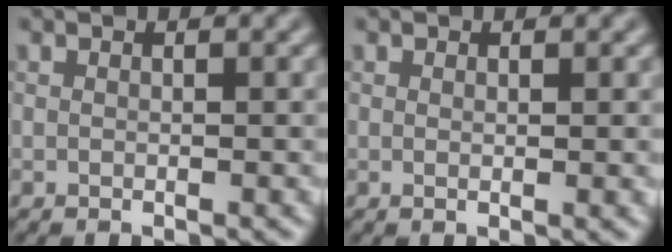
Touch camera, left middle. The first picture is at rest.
{"total": 0.7, "force": [0.1, 0.1, 0.6], "torque": [-0.009, 0.001, 0.005]}